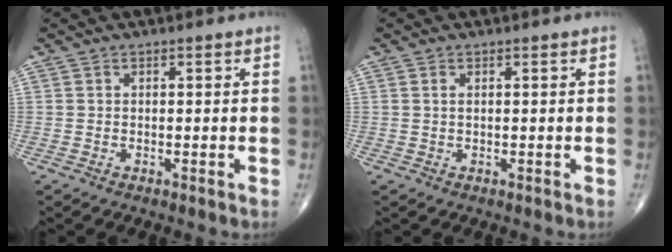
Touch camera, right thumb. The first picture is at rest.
{"total": 0.7, "force": [0.2, 0.3, 0.6], "torque": [-0.015, 0.004, 0.006]}